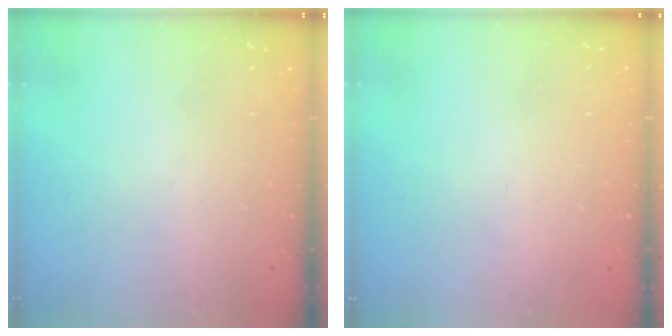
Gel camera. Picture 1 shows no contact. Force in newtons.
{"total": 2.2, "press": 2.2, "slide": 0.1}